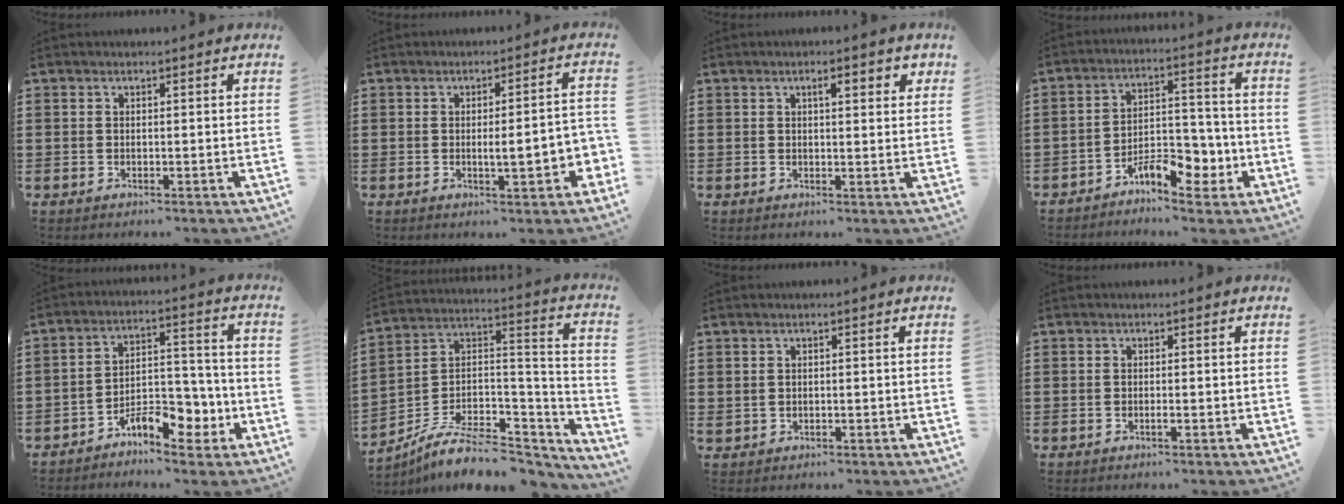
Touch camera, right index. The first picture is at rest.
{"total": 5.4, "force": [-1.1, 1.1, 5.2], "torque": [-0.071, -0.008, -0.023]}
{"total": 2.8, "force": [1.1, 0.8, 2.5], "torque": [-0.035, 0.002, 0.012]}
{"total": 8.3, "force": [-5.0, 3.8, 5.5], "torque": [-0.076, 0.020, -0.088]}
{"total": 8.1, "force": [-5.2, 3.7, 5.0], "torque": [-0.068, 0.021, -0.094]}
{"total": 9.7, "force": [-7.0, 3.8, 5.5], "torque": [-0.103, 0.016, -0.135]}
{"total": 0.6, "force": [0.3, 0.4, 0.3], "torque": [-0.008, 0.002, 0.005]}
{"total": 0.8, "force": [-0.3, -0.1, 0.7], "torque": [-0.012, -0.005, -0.006]}